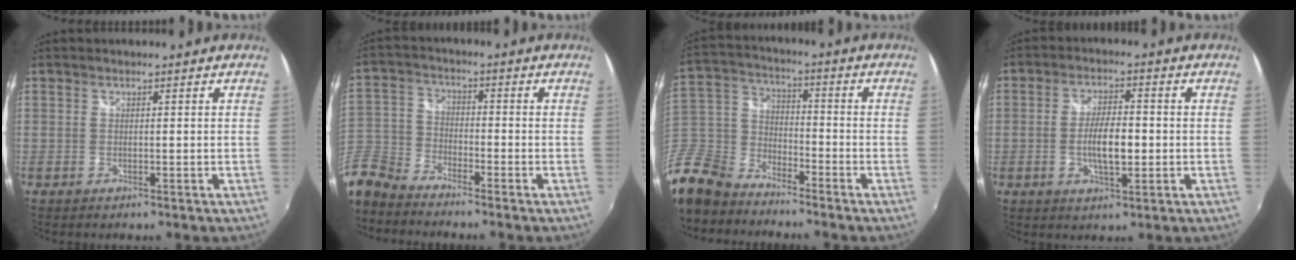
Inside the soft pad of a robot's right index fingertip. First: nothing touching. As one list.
[{"total": 11.3, "force": [-8.4, 6.4, 3.9], "torque": [-0.111, 0.003, -0.185]}, {"total": 16.6, "force": [-12.3, 9.3, 6.2], "torque": [-0.184, 0.006, -0.241]}, {"total": 7.1, "force": [-1.1, 2.5, 6.6], "torque": [-0.124, 0.000, -0.018]}]